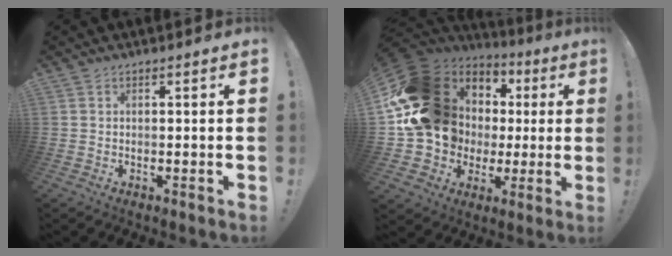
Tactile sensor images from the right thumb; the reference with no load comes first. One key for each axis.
{"total": 22.5, "fx": 4.5, "fy": 18.4, "fz": 12.2, "tx": -0.190, "ty": -0.028, "tz": 0.137}